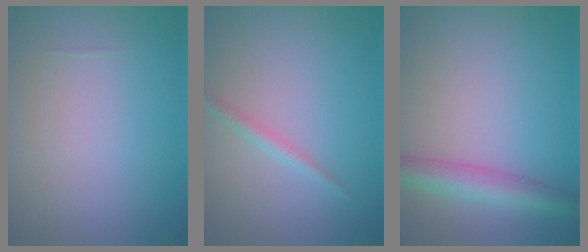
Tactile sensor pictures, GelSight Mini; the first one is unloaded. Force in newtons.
{"total": 1.3, "press": 1.3, "slide": 0.1}
{"total": 4.6, "press": 4.6, "slide": 0.1}